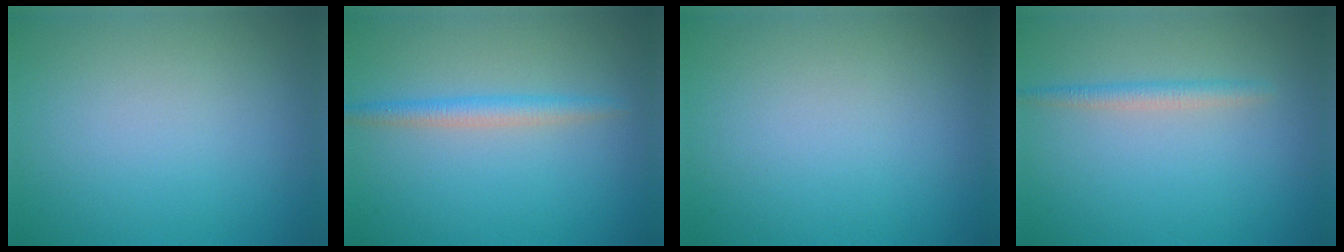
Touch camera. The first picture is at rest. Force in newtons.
{"total": 2.2, "press": 2.2, "slide": 0.0}
{"total": 0.0}
{"total": 1.5, "press": 1.5, "slide": 0.0}